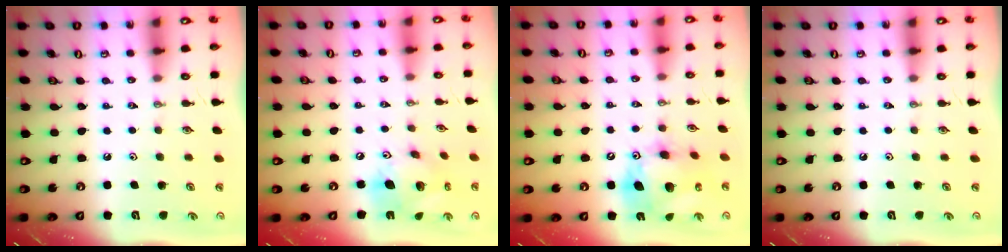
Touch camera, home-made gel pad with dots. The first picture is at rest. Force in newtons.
{"total": 15.1, "press": 14.8, "slide": 3.1}
{"total": 15.7, "press": 15.7, "slide": 1.4}
{"total": 0.0}